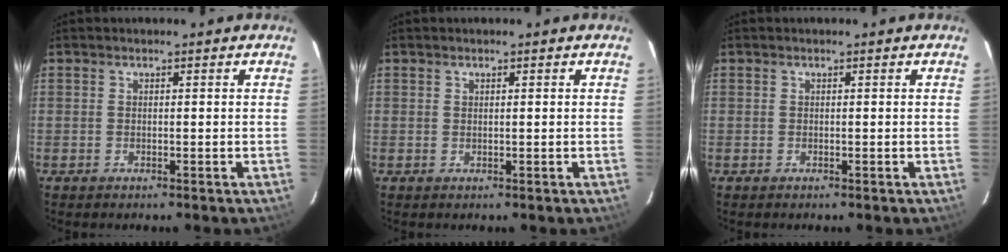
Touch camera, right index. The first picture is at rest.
{"total": 0.0}
{"total": 0.0}